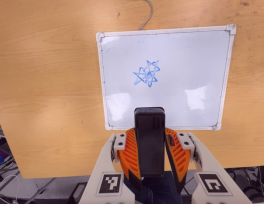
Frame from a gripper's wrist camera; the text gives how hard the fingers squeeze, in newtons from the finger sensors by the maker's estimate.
{"total": 9.8, "left": 7.7, "right": 11.8}